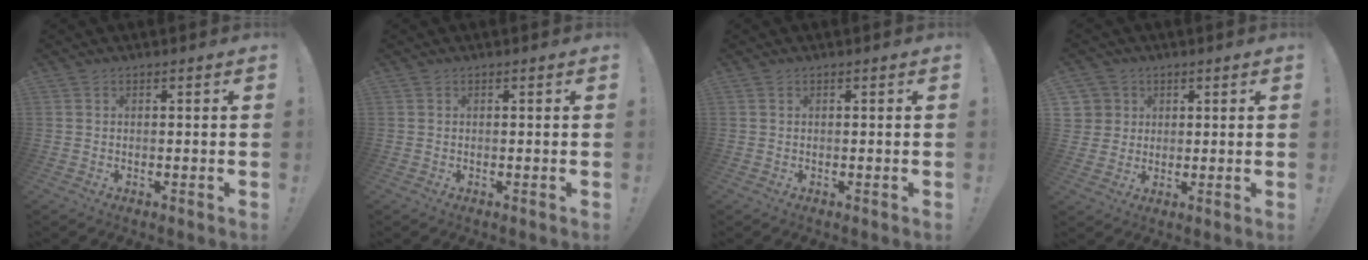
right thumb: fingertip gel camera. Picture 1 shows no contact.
{"total": 0.0}
{"total": 0.0}
{"total": 5.2, "force": [1.9, 4.8, 0.4], "torque": [-0.007, -0.010, 0.039]}